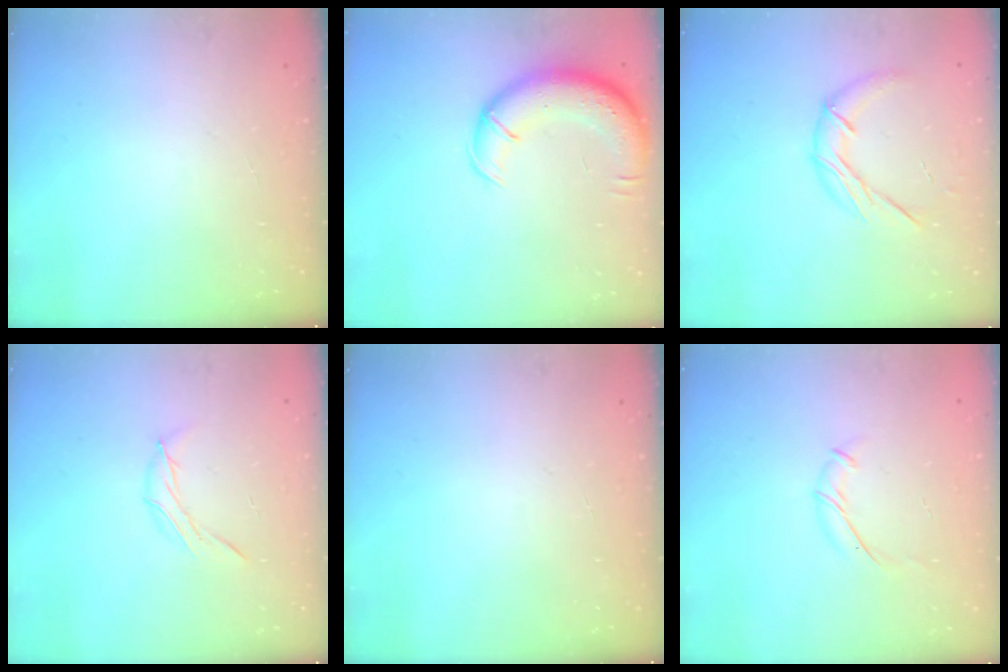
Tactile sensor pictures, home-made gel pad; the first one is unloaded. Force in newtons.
{"total": 13.4, "press": 12.9, "slide": 3.5}
{"total": 9.1, "press": 9.1, "slide": 0.6}
{"total": 6.3, "press": 6.2, "slide": 1.0}
{"total": 0.0}
{"total": 6.6, "press": 6.5, "slide": 1.4}